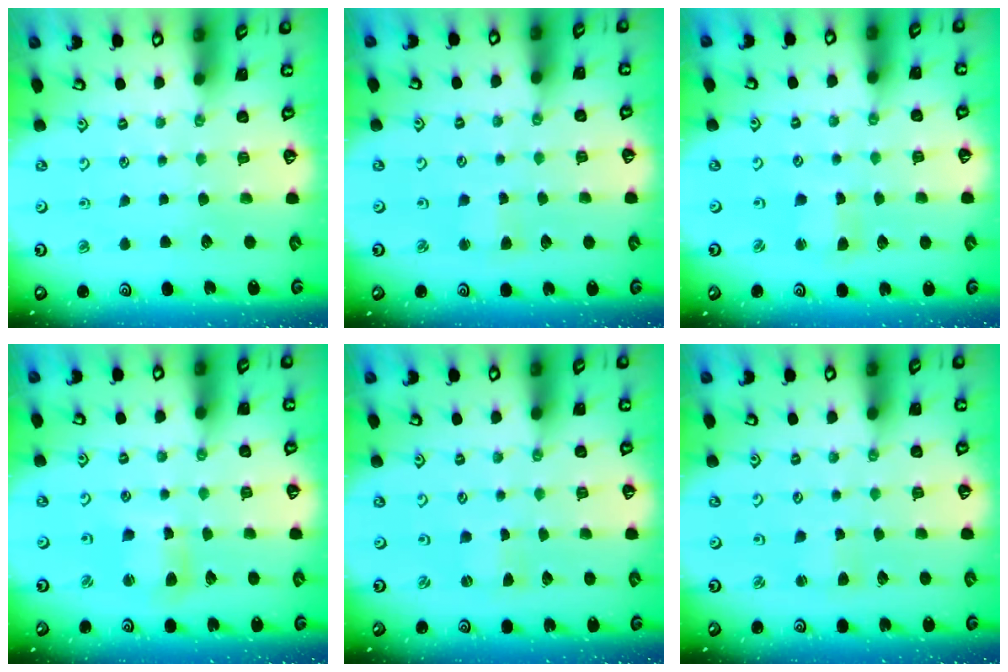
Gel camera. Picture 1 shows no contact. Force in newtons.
{"total": 2.2, "press": 2.2, "slide": 0.3}
{"total": 2.1, "press": 2.1, "slide": 0.3}
{"total": 5.8, "press": 5.7, "slide": 0.7}
{"total": 0.0}
{"total": 2.5, "press": 2.4, "slide": 0.4}